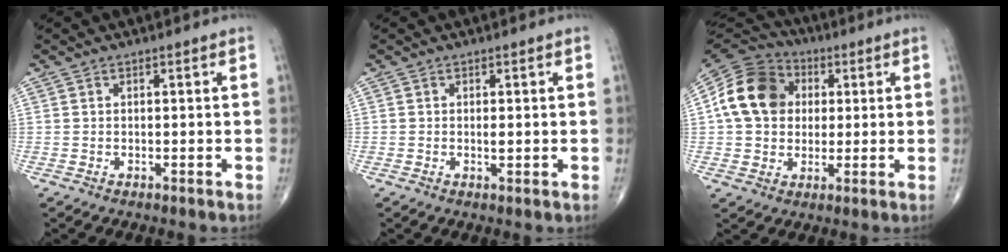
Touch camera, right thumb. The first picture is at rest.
{"total": 1.0, "force": [0.0, 0.4, 1.0], "torque": [-0.018, -0.004, 0.000]}
{"total": 15.1, "force": [2.5, 12.2, 8.6], "torque": [-0.145, 0.016, 0.035]}